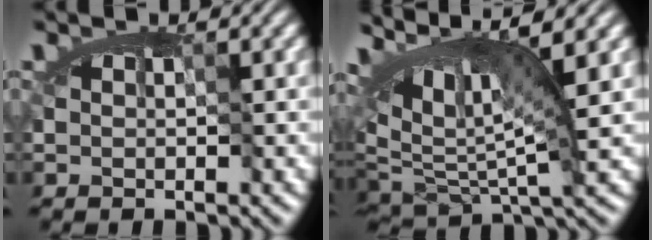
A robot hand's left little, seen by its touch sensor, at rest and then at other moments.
{"total": 9.2, "force": [3.4, 2.3, 8.2], "torque": [-0.146, 0.012, 0.057]}